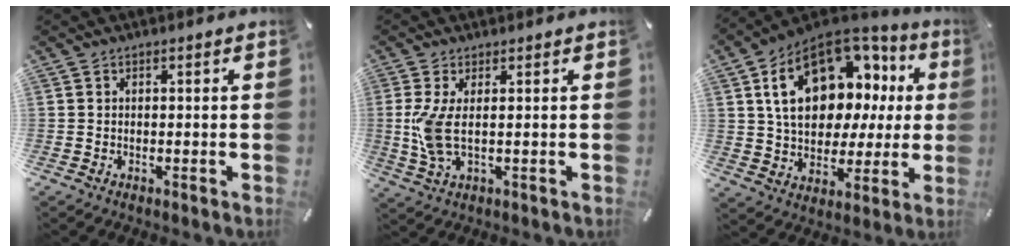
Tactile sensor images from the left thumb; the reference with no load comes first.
{"total": 7.7, "force": [0.4, 2.5, 7.3], "torque": [-0.163, -0.018, 0.006]}
{"total": 20.4, "force": [7.6, 13.6, 13.1], "torque": [-0.214, -0.036, 0.135]}